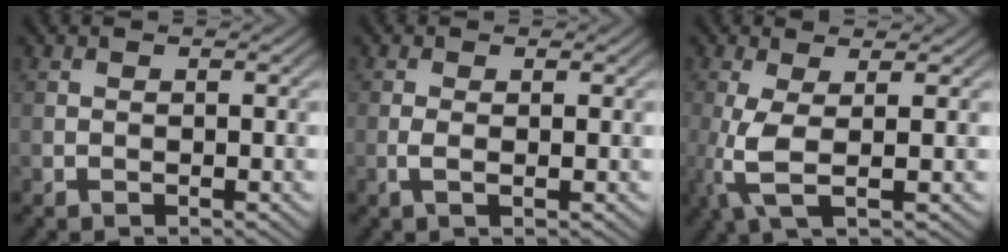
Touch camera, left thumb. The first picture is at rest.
{"total": 1.5, "force": [-0.1, 0.3, 1.4], "torque": [-0.034, 0.001, -0.005]}
{"total": 5.0, "force": [-0.4, 1.3, 4.8], "torque": [-0.117, 0.000, -0.012]}